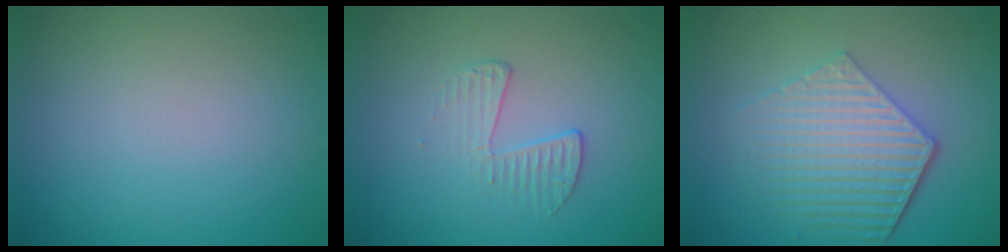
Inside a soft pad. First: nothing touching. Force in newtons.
{"total": 1.9, "press": 0.7, "slide": 1.8}
{"total": 6.1, "press": 4.5, "slide": 4.1}